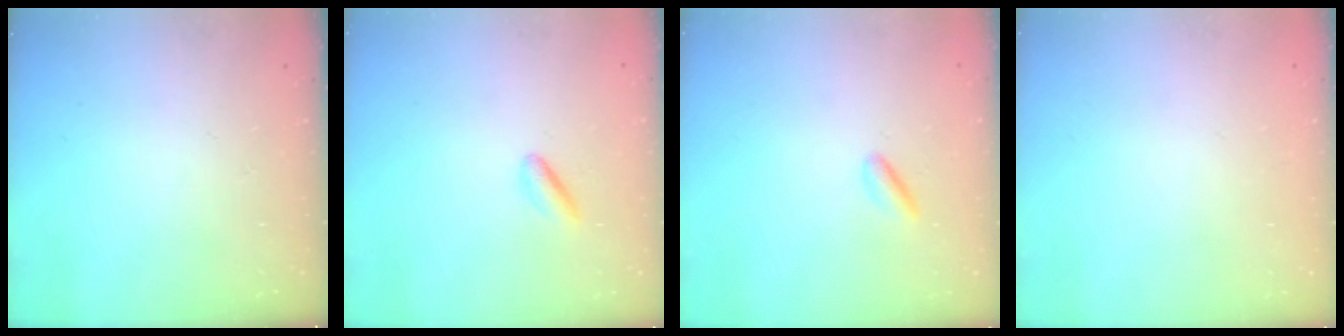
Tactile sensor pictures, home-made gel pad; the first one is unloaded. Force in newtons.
{"total": 3.0, "press": 2.9, "slide": 0.6}
{"total": 2.0, "press": 2.0, "slide": 0.3}
{"total": 2.2, "press": 2.2, "slide": 0.1}